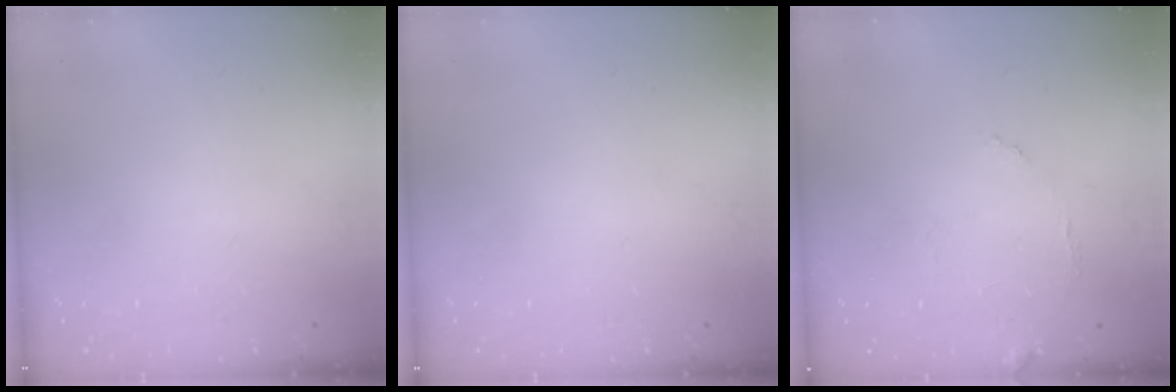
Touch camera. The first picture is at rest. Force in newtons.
{"total": 0.0}
{"total": 7.1, "press": 7.1, "slide": 0.4}